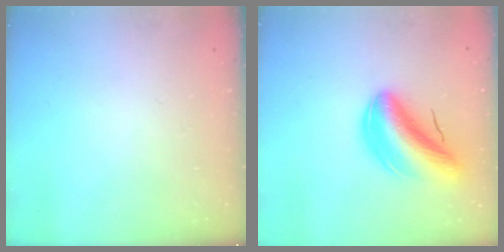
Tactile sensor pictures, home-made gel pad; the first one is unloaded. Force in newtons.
{"total": 13.3, "press": 12.7, "slide": 3.9}